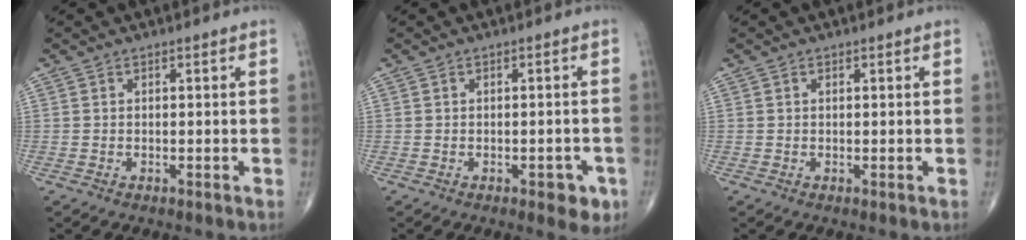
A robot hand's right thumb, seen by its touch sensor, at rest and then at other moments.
{"total": 4.0, "force": [-1.8, 1.9, 3.0], "torque": [-0.018, 0.004, -0.017]}
{"total": 0.0}